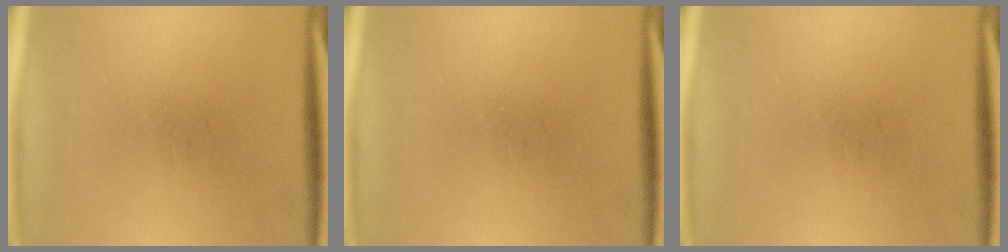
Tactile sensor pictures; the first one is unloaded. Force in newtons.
{"total": 0.0}
{"total": 0.0}